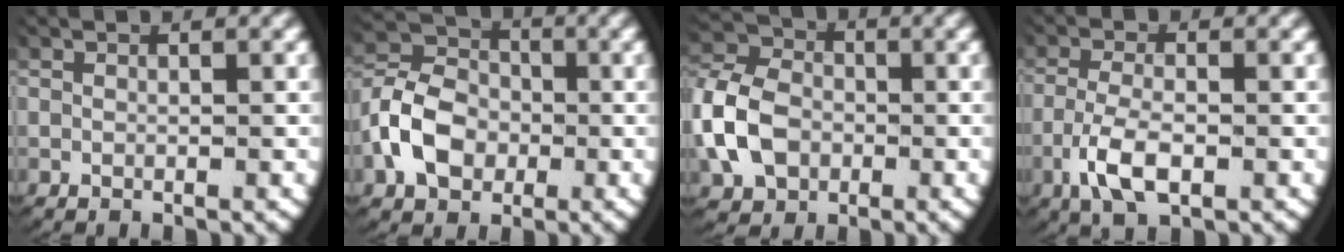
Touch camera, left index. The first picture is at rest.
{"total": 7.6, "force": [-0.7, 6.5, 3.9], "torque": [-0.083, -0.007, -0.020]}
{"total": 7.8, "force": [-0.6, 6.7, 4.0], "torque": [-0.088, -0.007, -0.016]}
{"total": 4.3, "force": [-1.8, 1.9, 3.4], "torque": [-0.077, -0.013, -0.026]}